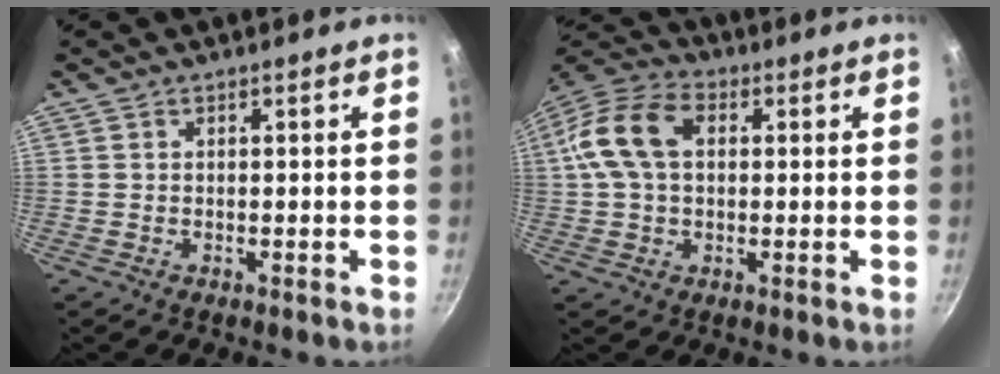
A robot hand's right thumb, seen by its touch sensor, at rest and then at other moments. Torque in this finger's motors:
{"motor_torque": [0.57, 1.54, 0.27, -0.27, 0.14]}